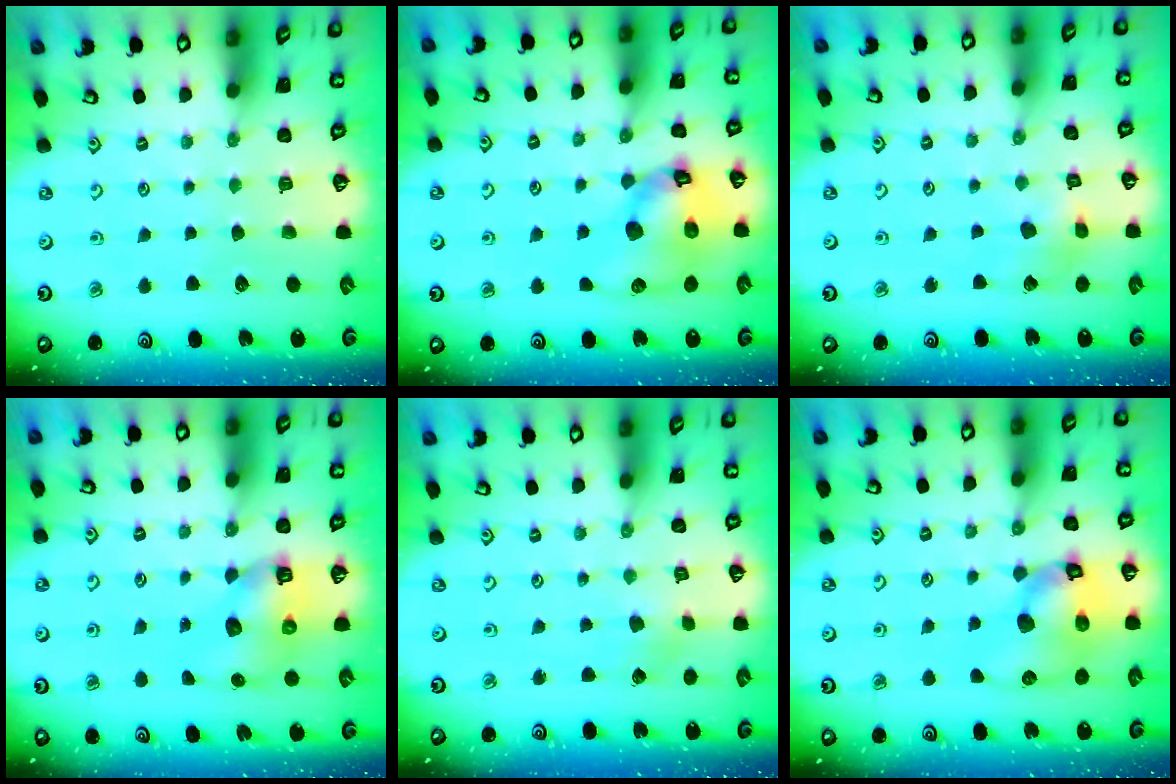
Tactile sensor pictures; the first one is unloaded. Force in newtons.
{"total": 15.8, "press": 15.7, "slide": 1.7}
{"total": 6.9, "press": 6.9, "slide": 0.7}
{"total": 6.8, "press": 6.8, "slide": 0.6}
{"total": 2.3, "press": 2.3, "slide": 0.4}
{"total": 14.0, "press": 13.8, "slide": 2.1}